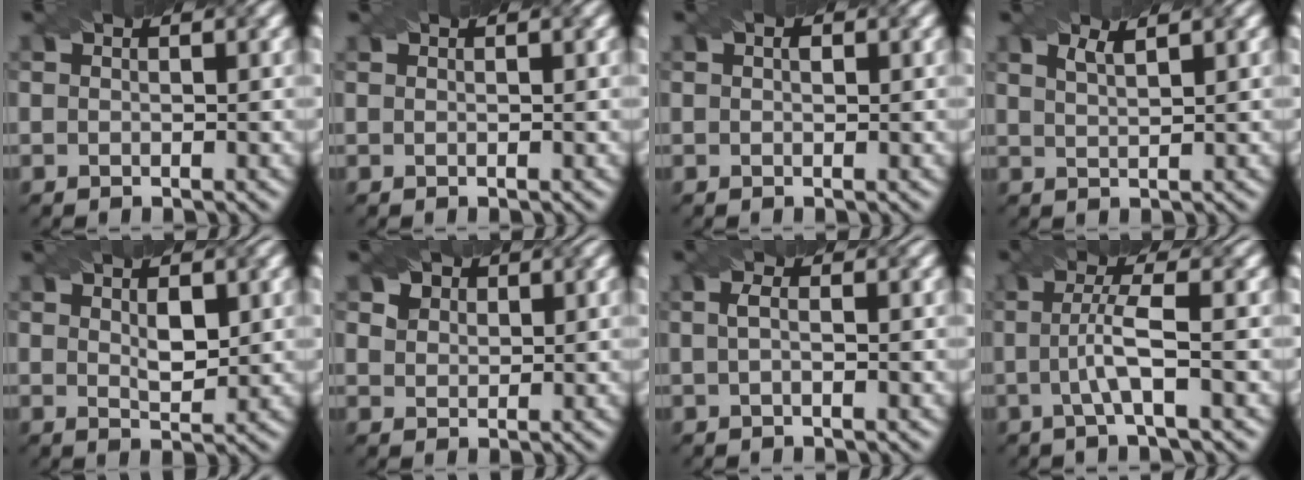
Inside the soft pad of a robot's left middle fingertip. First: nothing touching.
{"total": 0.0}
{"total": 0.7, "force": [0.3, 0.4, 0.5], "torque": [-0.010, 0.003, 0.004]}
{"total": 1.8, "force": [1.2, 0.5, 1.2], "torque": [-0.020, 0.002, 0.021]}
{"total": 2.4, "force": [0.7, 1.1, 2.0], "torque": [-0.035, -0.004, 0.017]}
{"total": 4.0, "force": [2.5, 2.6, 1.7], "torque": [-0.051, 0.006, 0.041]}
{"total": 1.1, "force": [0.0, 0.3, 1.1], "torque": [-0.027, 0.004, -0.001]}
{"total": 3.9, "force": [-0.4, 0.6, 3.8], "torque": [-0.072, 0.003, -0.010]}